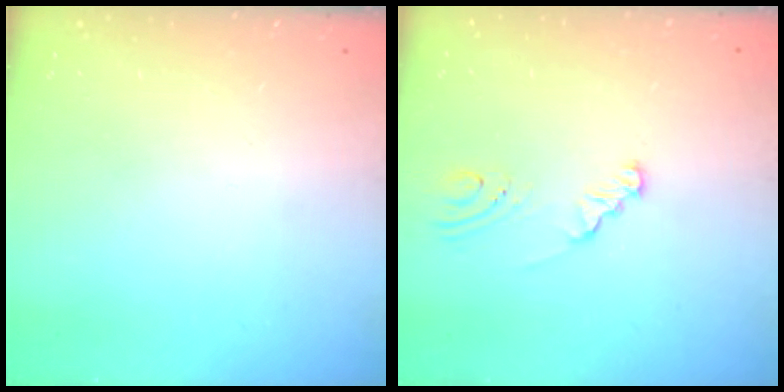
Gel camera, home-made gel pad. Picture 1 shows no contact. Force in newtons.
{"total": 4.3, "press": 2.1, "slide": 3.8}